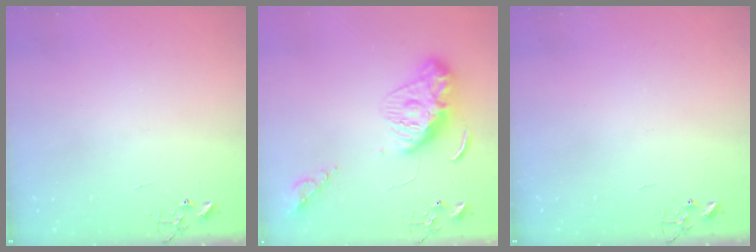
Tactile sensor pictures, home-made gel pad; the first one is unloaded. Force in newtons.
{"total": 11.6, "press": 11.6, "slide": 1.0}
{"total": 0.0}